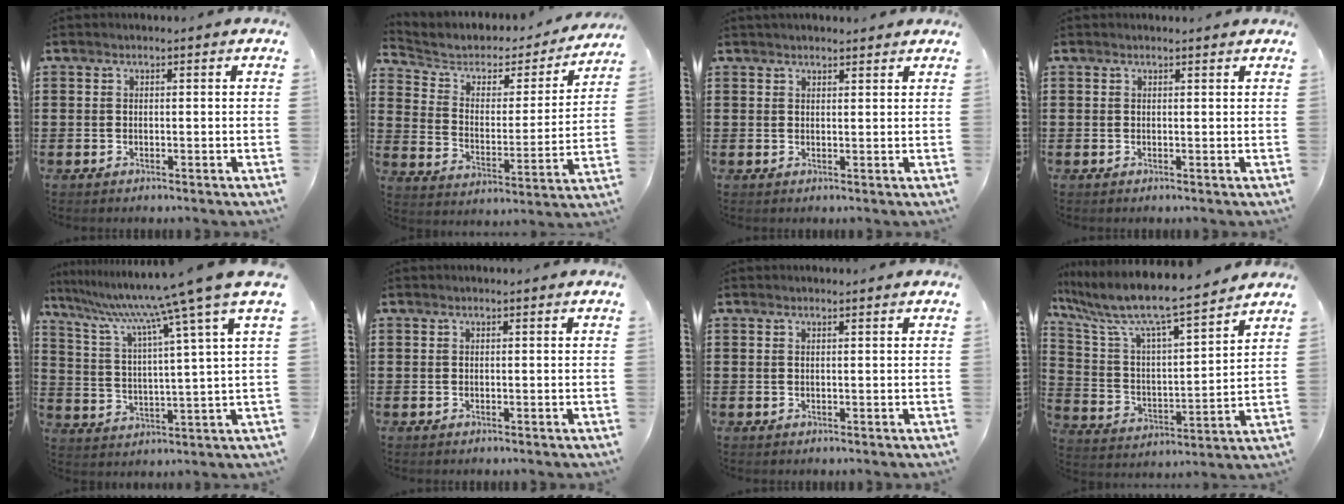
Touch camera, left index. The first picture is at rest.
{"total": 4.2, "force": [3.1, 2.6, 1.1], "torque": [-0.048, -0.019, 0.045]}
{"total": 1.6, "force": [1.5, 0.3, 0.3], "torque": [-0.008, 0.002, 0.029]}
{"total": 0.6, "force": [0.6, 0.0, 0.2], "torque": [-0.005, -0.001, 0.012]}
{"total": 10.4, "force": [8.4, -1.5, 5.9], "torque": [-0.150, -0.056, 0.128]}
{"total": 0.0}
{"total": 0.5, "force": [0.3, -0.1, 0.4], "torque": [-0.007, -0.001, 0.007]}
{"total": 8.1, "force": [7.0, 0.3, 3.9], "torque": [-0.110, -0.055, 0.110]}